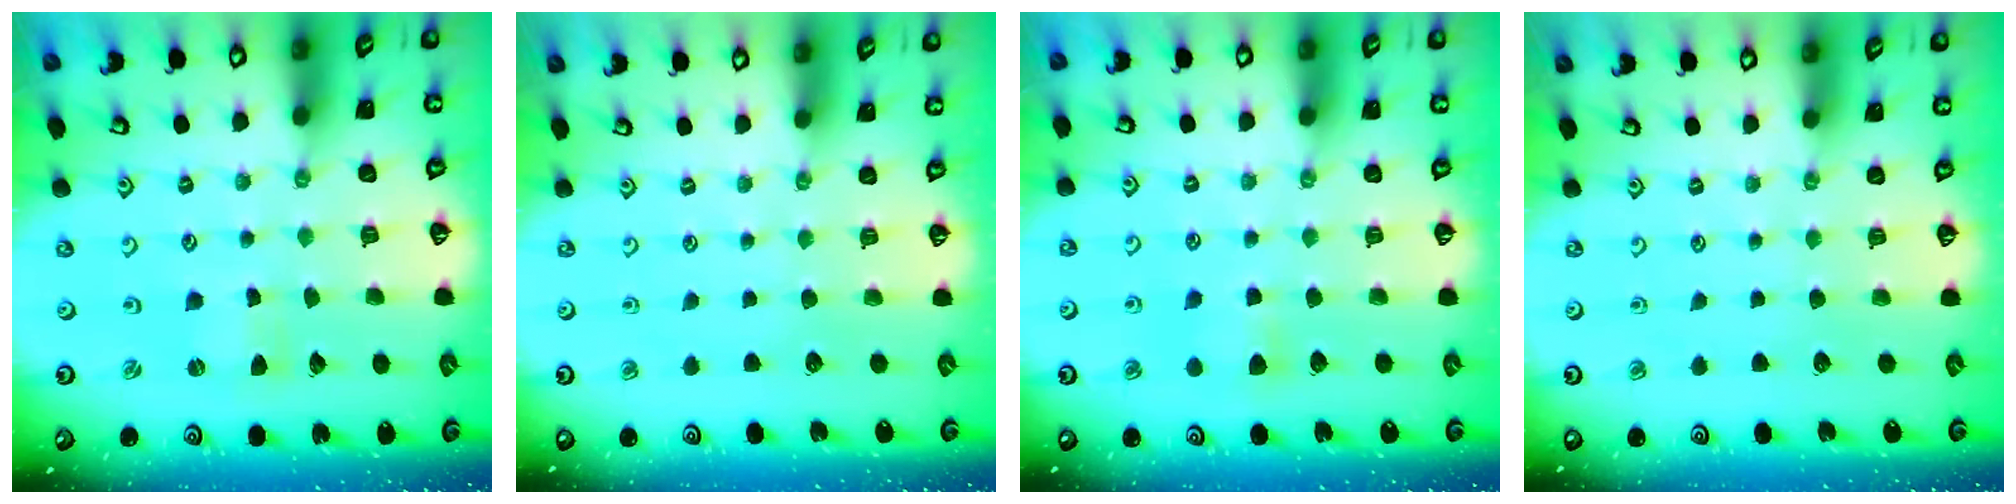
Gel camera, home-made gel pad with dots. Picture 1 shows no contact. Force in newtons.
{"total": 0.0}
{"total": 4.2, "press": 4.1, "slide": 0.6}
{"total": 0.0}